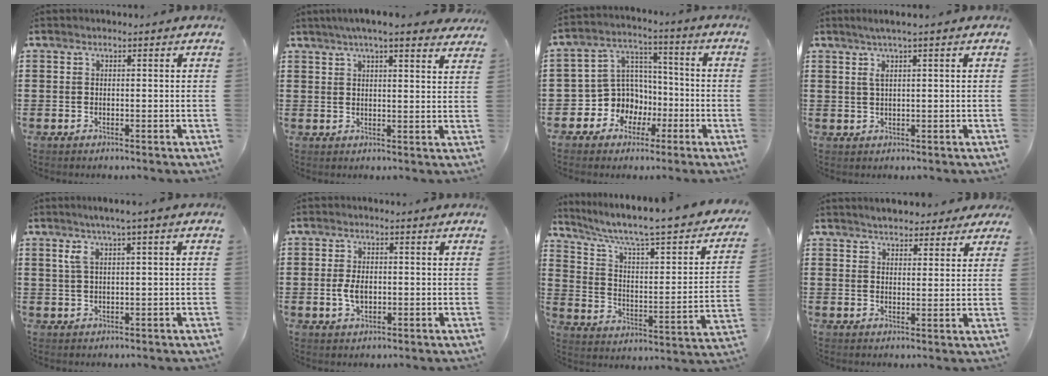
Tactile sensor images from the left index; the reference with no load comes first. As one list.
[{"total": 4.9, "force": [4.2, 0.1, 2.6], "torque": [-0.063, -0.002, 0.074]}, {"total": 8.1, "force": [-2.3, 7.7, 1.3], "torque": [-0.077, 0.001, -0.045]}, {"total": 2.4, "force": [0.9, 0.0, 2.2], "torque": [-0.045, -0.001, 0.014]}, {"total": 3.1, "force": [0.9, 0.3, 2.9], "torque": [-0.065, -0.003, 0.011]}, {"total": 3.8, "force": [-0.4, 2.3, 3.0], "torque": [-0.073, 0.000, -0.012]}, {"total": 6.4, "force": [4.7, 0.3, 4.4], "torque": [-0.106, -0.044, 0.070]}, {"total": 3.6, "force": [3.4, 0.9, 0.6], "torque": [-0.023, -0.002, 0.064]}]